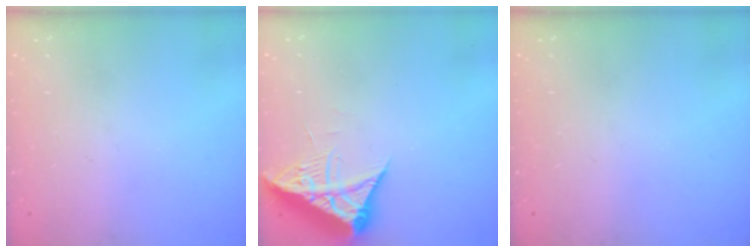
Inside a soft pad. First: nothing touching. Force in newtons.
{"total": 8.1, "press": 8.0, "slide": 0.8}
{"total": 0.0}